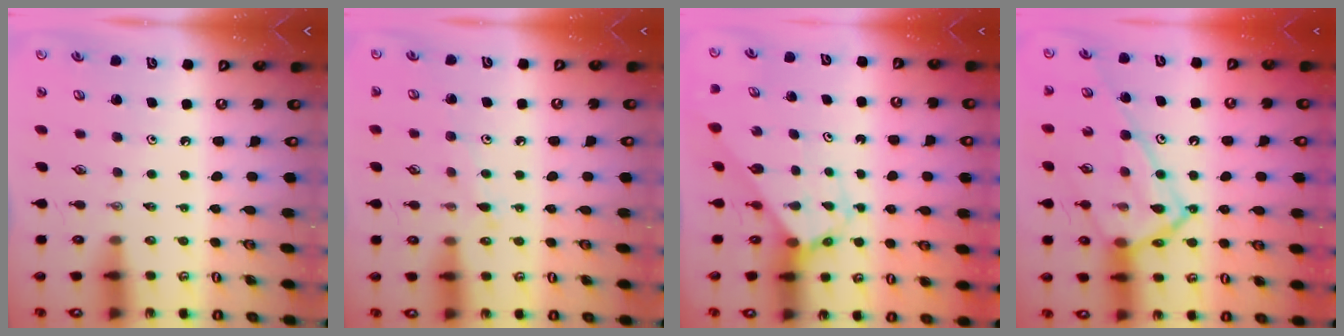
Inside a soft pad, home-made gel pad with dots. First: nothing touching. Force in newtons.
{"total": 5.9, "press": 5.9, "slide": 0.6}
{"total": 2.7, "press": 2.7, "slide": 0.1}
{"total": 19.1, "press": 19.1, "slide": 1.6}